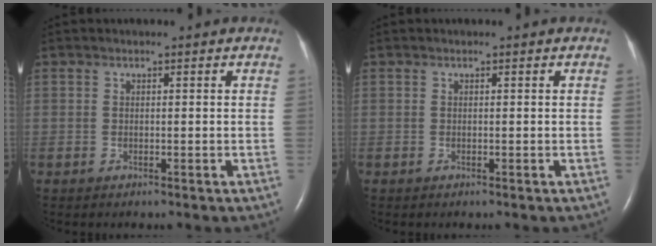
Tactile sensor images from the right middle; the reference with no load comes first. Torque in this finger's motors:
{"motor_torque": [-0.05, 0.10, 0.00, 0.01]}